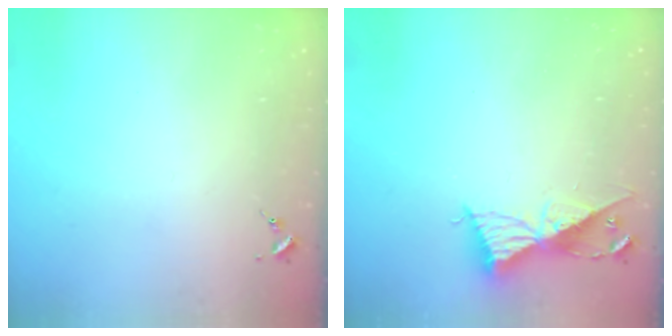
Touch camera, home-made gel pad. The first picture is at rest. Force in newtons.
{"total": 9.7, "press": 9.7, "slide": 0.7}